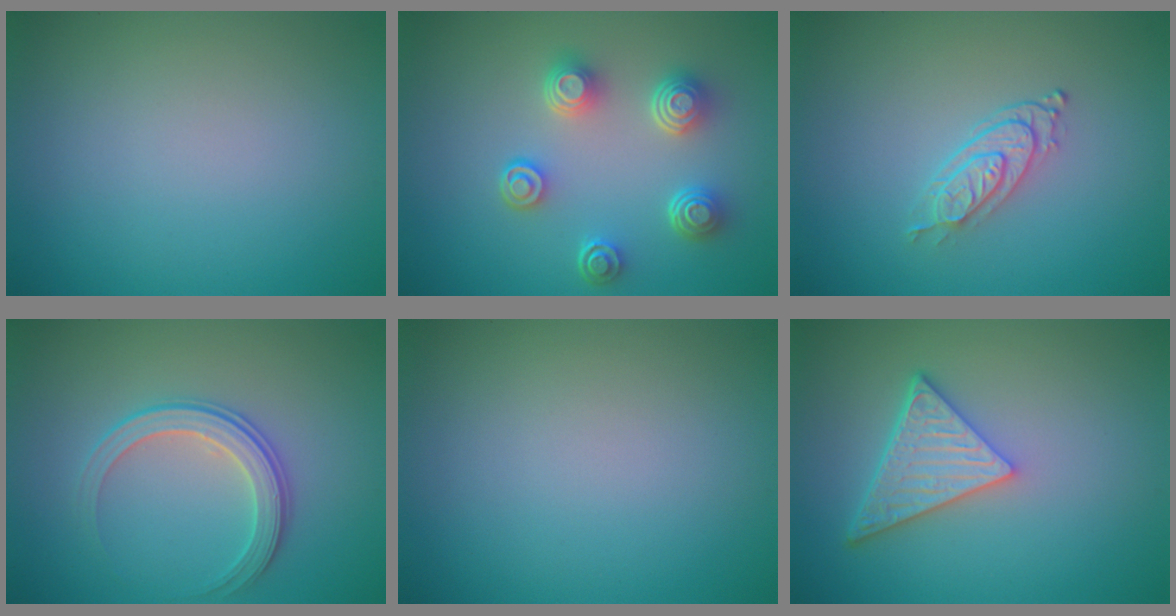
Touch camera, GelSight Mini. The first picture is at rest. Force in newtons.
{"total": 4.5, "press": 3.6, "slide": 2.7}
{"total": 2.8, "press": 2.2, "slide": 1.7}
{"total": 3.0, "press": 2.8, "slide": 0.9}
{"total": 0.0}
{"total": 5.1, "press": 4.1, "slide": 3.0}